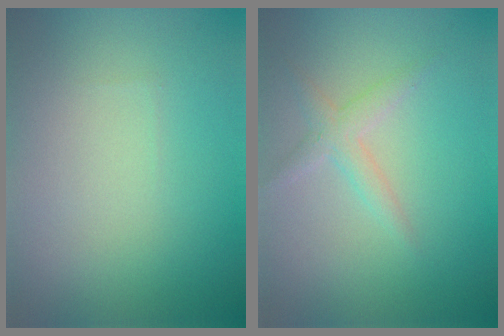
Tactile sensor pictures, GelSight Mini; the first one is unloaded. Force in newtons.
{"total": 1.8, "press": 1.8, "slide": 0.0}